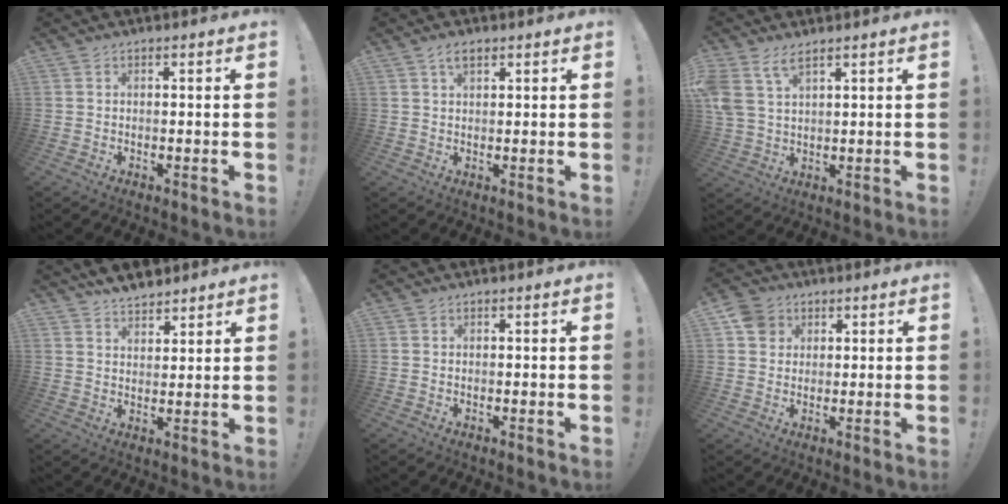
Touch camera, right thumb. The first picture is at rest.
{"total": 3.3, "force": [1.8, 1.7, 2.3], "torque": [-0.038, -0.001, 0.030]}
{"total": 6.9, "force": [4.4, 3.2, 4.3], "torque": [-0.086, -0.009, 0.090]}
{"total": 5.3, "force": [4.6, 2.2, 1.4], "torque": [-0.030, -0.025, 0.087]}
{"total": 0.0}
{"total": 6.3, "force": [2.7, 5.4, 1.8], "torque": [-0.023, -0.009, 0.054]}